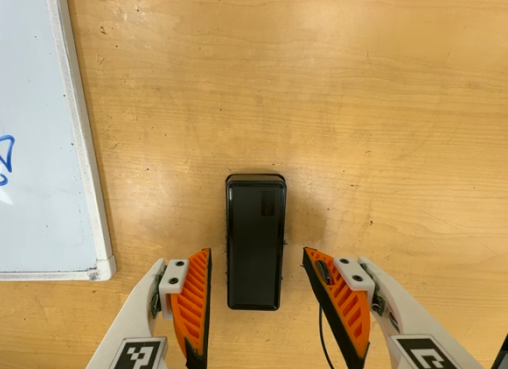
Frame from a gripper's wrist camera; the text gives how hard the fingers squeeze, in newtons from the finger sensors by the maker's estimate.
{"total": 0.0}